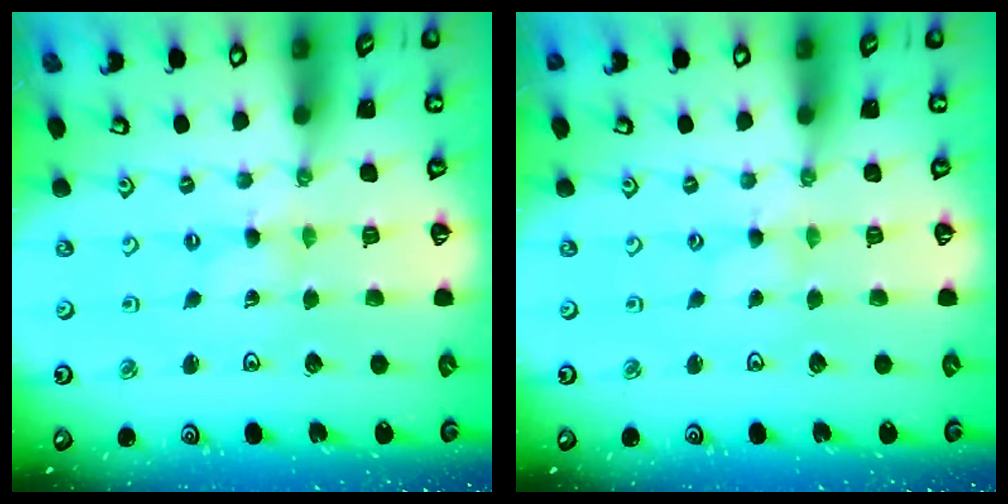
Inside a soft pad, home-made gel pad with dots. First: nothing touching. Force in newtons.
{"total": 0.6, "press": 0.6, "slide": 0.1}